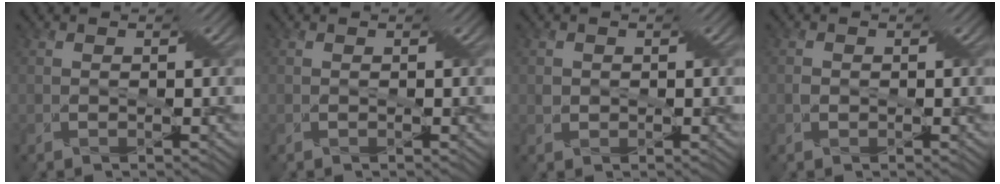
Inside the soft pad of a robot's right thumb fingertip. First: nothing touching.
{"total": 0.0}
{"total": 1.3, "force": [0.3, 1.2, 0.5], "torque": [-0.013, -0.001, 0.001]}
{"total": 0.6, "force": [-0.2, 0.5, 0.3], "torque": [-0.008, 0.000, -0.005]}